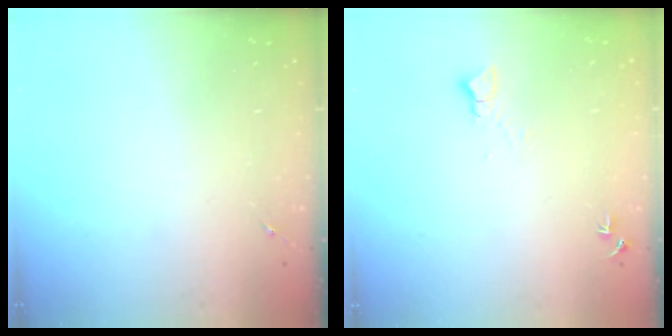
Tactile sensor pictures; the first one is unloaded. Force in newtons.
{"total": 5.2, "press": 5.2, "slide": 0.6}